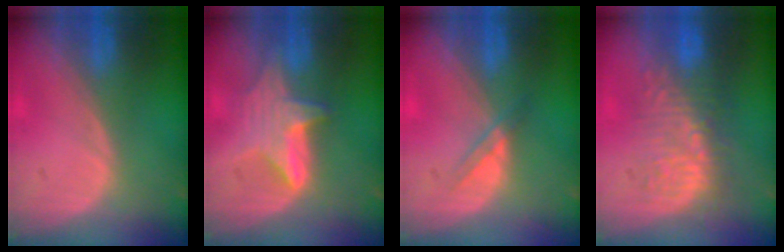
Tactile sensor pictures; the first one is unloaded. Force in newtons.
{"total": 6.0, "press": 5.9, "slide": 0.9}
{"total": 1.8, "press": 1.8, "slide": 0.2}
{"total": 8.9, "press": 8.7, "slide": 1.9}